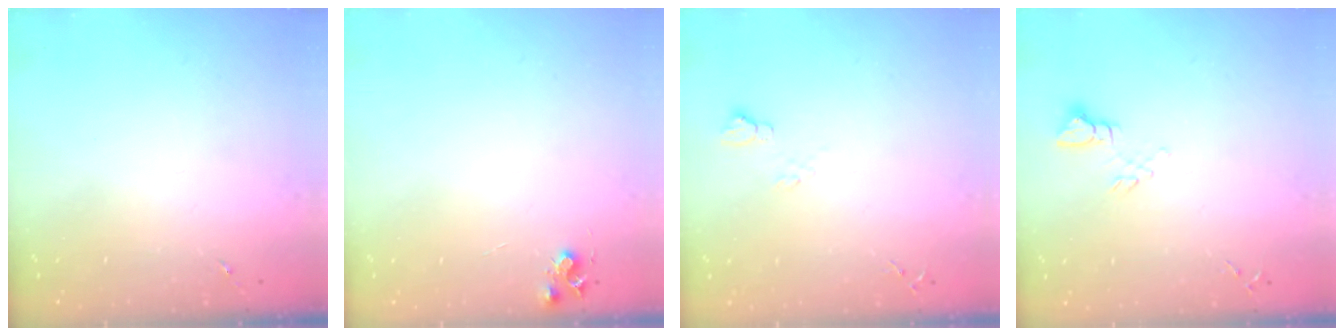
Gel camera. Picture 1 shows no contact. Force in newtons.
{"total": 5.7, "press": 5.7, "slide": 0.7}
{"total": 5.8, "press": 5.8, "slide": 0.8}
{"total": 4.3, "press": 4.3, "slide": 0.5}